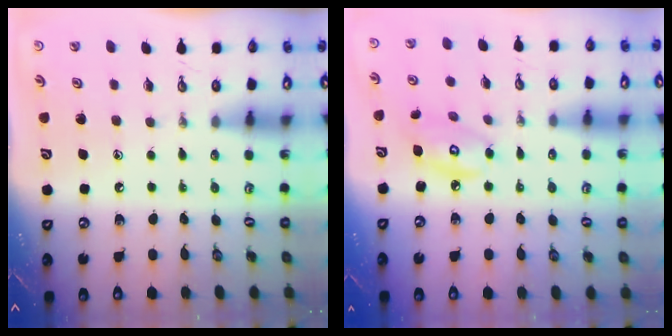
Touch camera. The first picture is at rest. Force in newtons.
{"total": 7.2, "press": 7.2, "slide": 0.4}